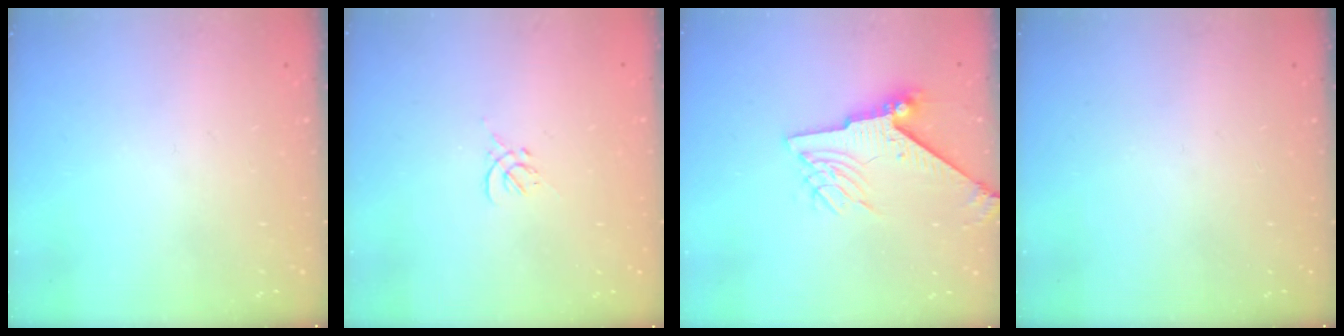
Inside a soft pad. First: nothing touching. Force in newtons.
{"total": 0.0}
{"total": 9.9, "press": 9.8, "slide": 1.2}
{"total": 0.0}